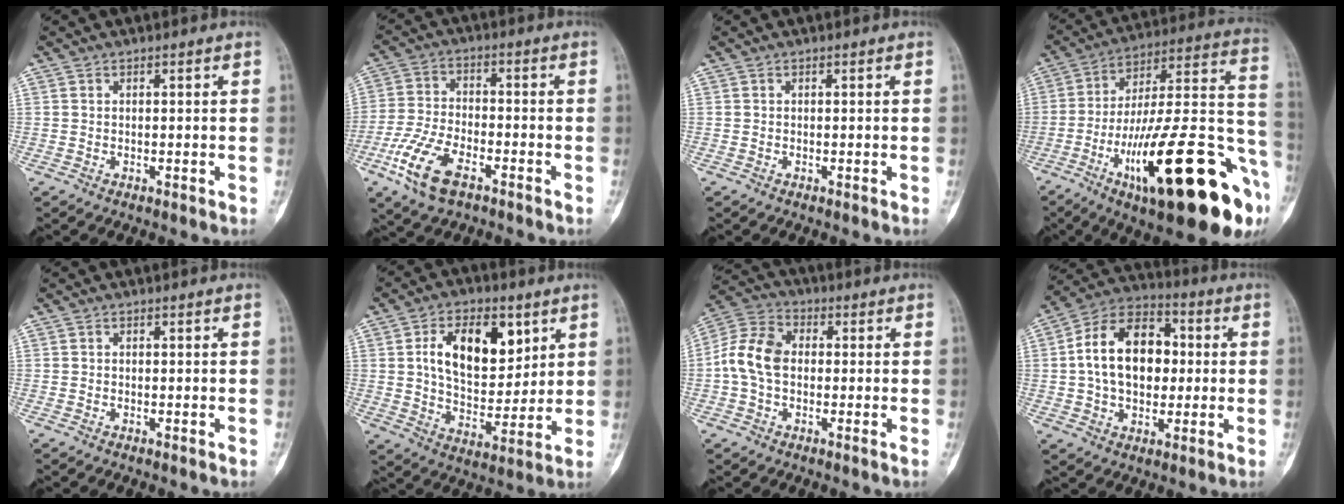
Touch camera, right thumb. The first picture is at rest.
{"total": 11.8, "force": [-6.2, 5.7, 8.2], "torque": [-0.170, 0.017, -0.120]}
{"total": 0.0}
{"total": 33.6, "force": [-13.6, 8.8, 29.4], "torque": [-0.377, 0.048, -0.206]}
{"total": 0.0}
{"total": 15.8, "force": [5.2, 9.4, 11.6], "torque": [-0.149, -0.018, 0.096]}
{"total": 9.9, "force": [-0.5, 6.9, 7.2], "torque": [-0.137, 0.027, -0.022]}
{"total": 17.1, "force": [1.0, 11.6, 12.5], "torque": [-0.178, 0.028, 0.010]}